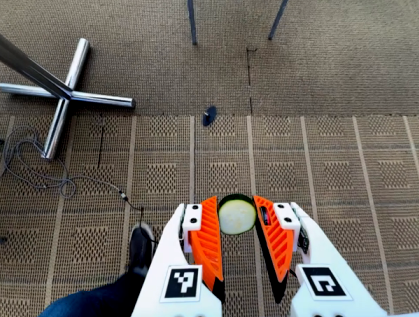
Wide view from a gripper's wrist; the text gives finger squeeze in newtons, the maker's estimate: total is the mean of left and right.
{"total": 7.6, "left": 7.6, "right": 7.7}